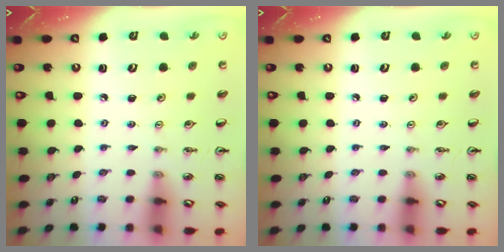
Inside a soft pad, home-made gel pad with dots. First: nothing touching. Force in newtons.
{"total": 0.0}